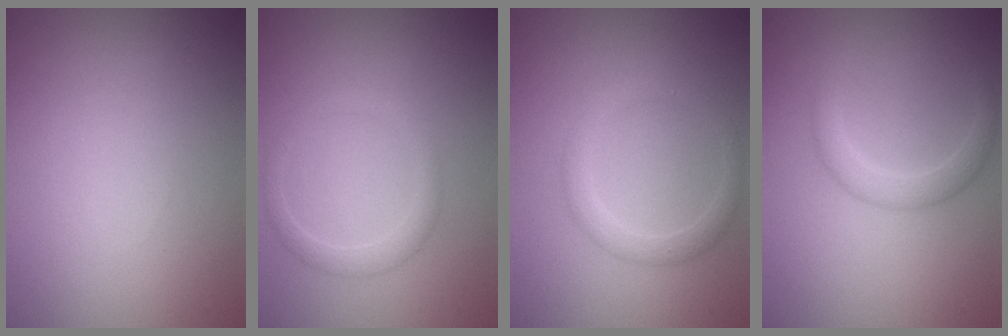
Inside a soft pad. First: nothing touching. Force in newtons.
{"total": 1.8, "press": 1.8, "slide": 0.1}
{"total": 2.0, "press": 2.0, "slide": 0.0}
{"total": 2.0, "press": 2.0, "slide": 0.1}